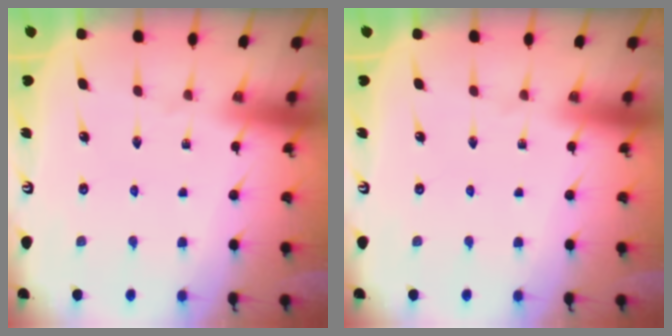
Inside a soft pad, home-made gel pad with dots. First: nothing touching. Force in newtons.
{"total": 0.0}